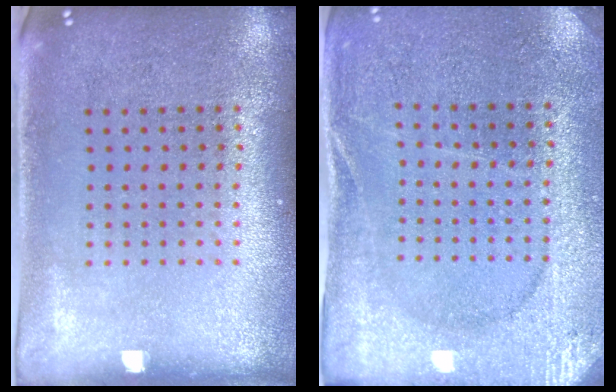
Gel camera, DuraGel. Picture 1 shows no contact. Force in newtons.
{"total": 2.7, "press": 2.7, "slide": 0.3}